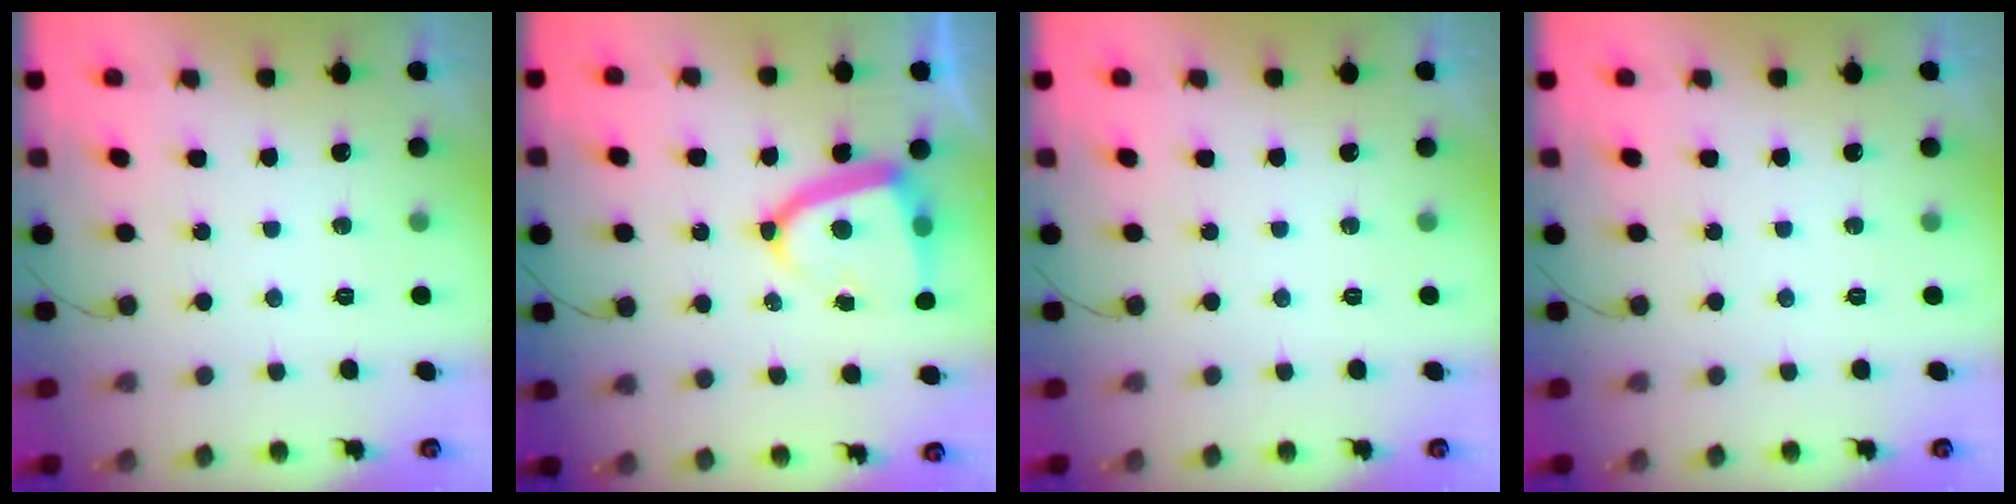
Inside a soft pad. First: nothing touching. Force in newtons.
{"total": 12.1, "press": 12.0, "slide": 1.5}
{"total": 0.0}
{"total": 0.0}